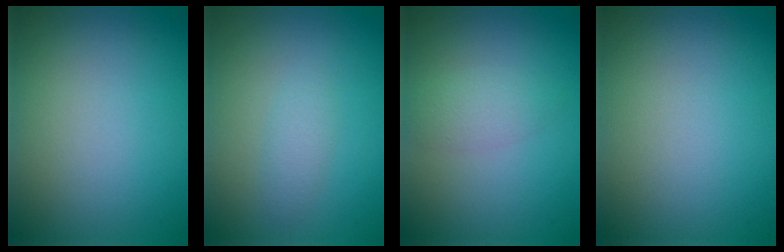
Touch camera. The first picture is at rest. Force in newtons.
{"total": 1.4, "press": 1.4, "slide": 0.0}
{"total": 1.9, "press": 1.9, "slide": 0.1}
{"total": 0.0}